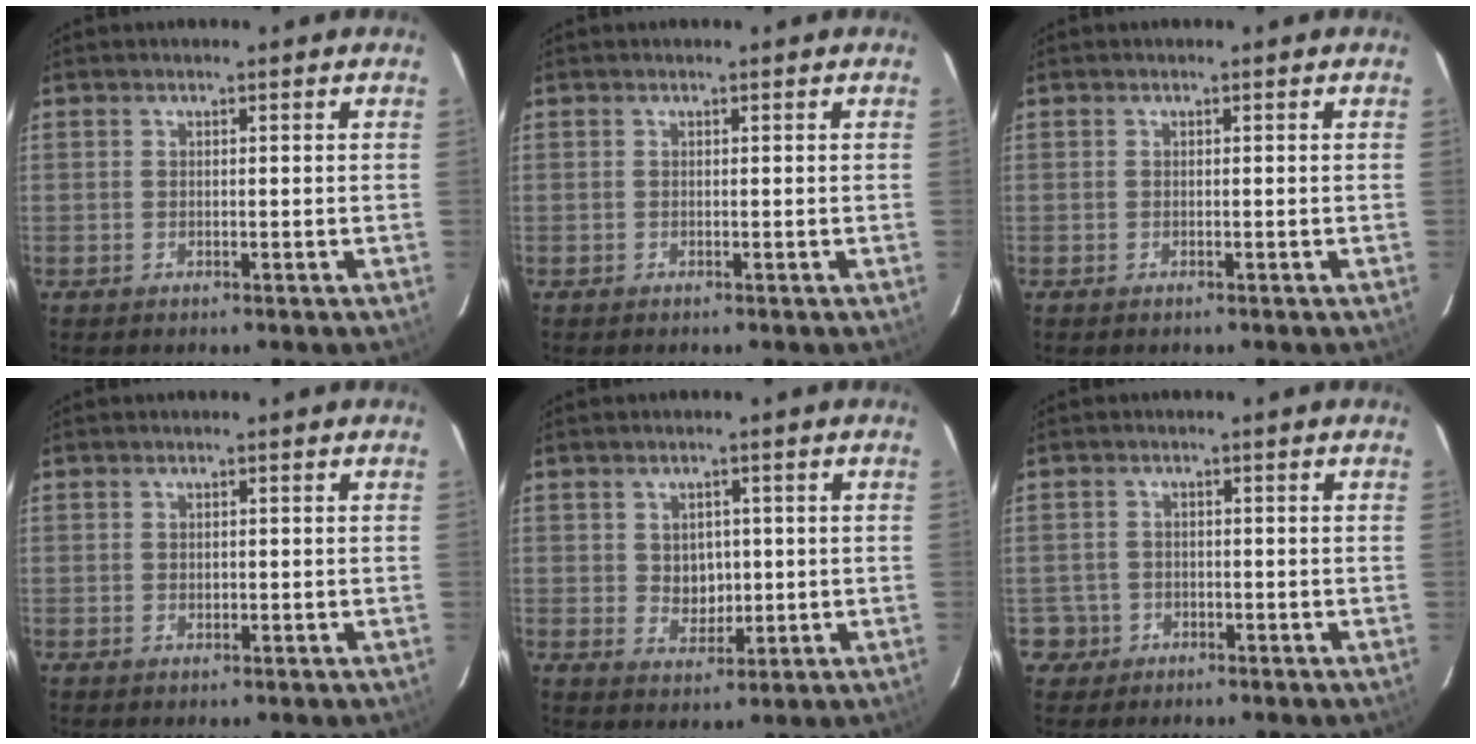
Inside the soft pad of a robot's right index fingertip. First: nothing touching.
{"total": 0.0}
{"total": 0.0}
{"total": 0.8, "force": [0.0, 0.7, 0.2], "torque": [-0.001, 0.001, 0.002]}
{"total": 4.5, "force": [0.5, 3.9, 2.3], "torque": [-0.035, 0.002, 0.016]}
{"total": 3.7, "force": [-1.3, 3.5, -0.1], "torque": [-0.005, 0.019, -0.020]}